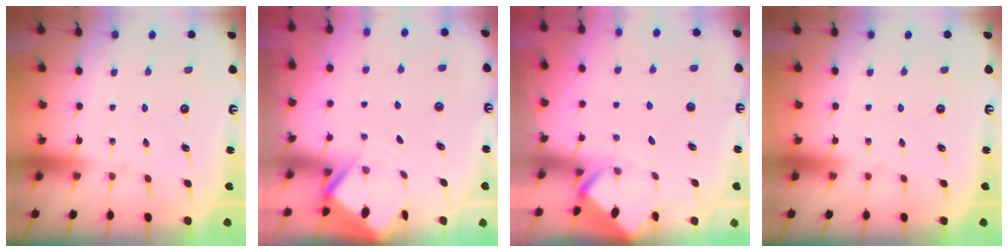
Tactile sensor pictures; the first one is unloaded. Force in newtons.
{"total": 3.1, "press": 3.1, "slide": 0.3}
{"total": 3.4, "press": 3.4, "slide": 0.3}
{"total": 0.0}